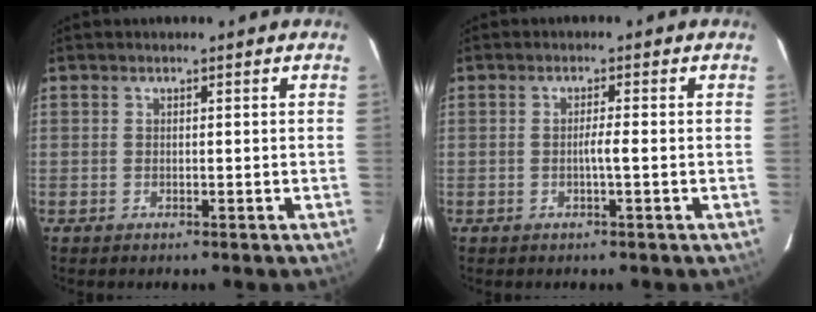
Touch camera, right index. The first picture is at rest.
{"total": 1.8, "force": [-0.4, -0.2, 1.8], "torque": [-0.032, 0.001, -0.008]}